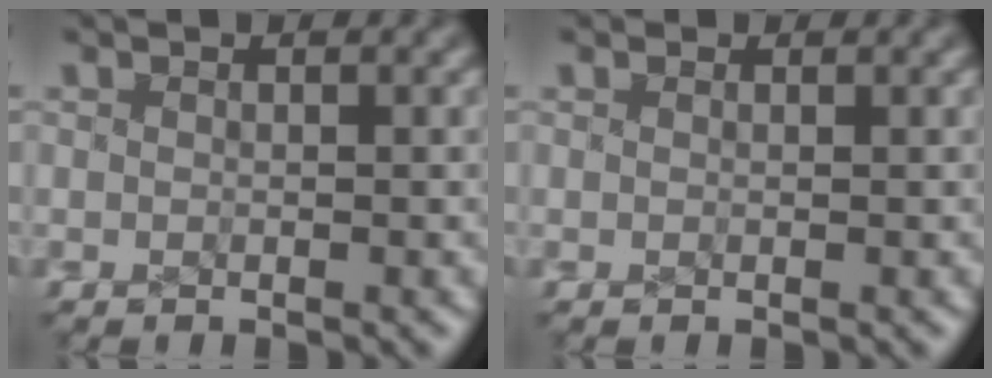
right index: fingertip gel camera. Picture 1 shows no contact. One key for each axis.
{"total": 0.0}